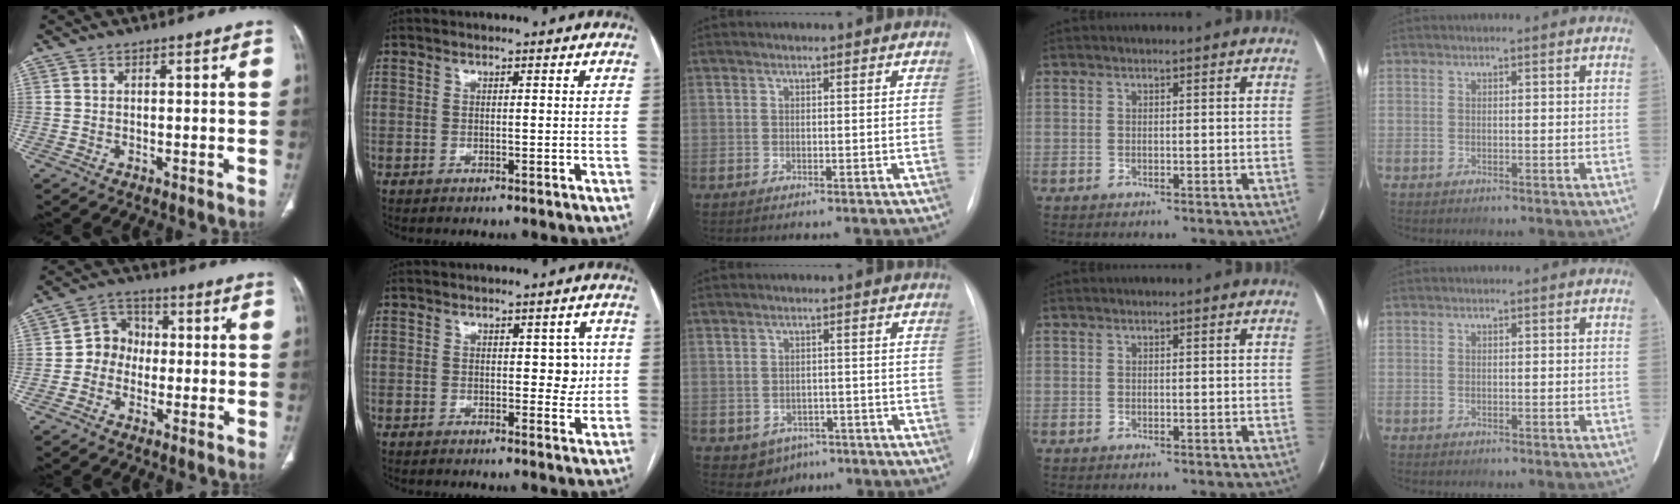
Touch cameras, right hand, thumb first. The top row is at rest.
{"thumb": {"total": 6.4, "force": [-0.9, 5.8, 2.7], "torque": [-0.015, 0.024, -0.032]}, "index": {"total": 3.7, "force": [0.6, 2.0, 3.0], "torque": [-0.027, 0.004, 0.010]}, "middle": {"total": 4.7, "force": [-2.6, 3.8, 1.3], "torque": [-0.015, 0.008, -0.025]}}